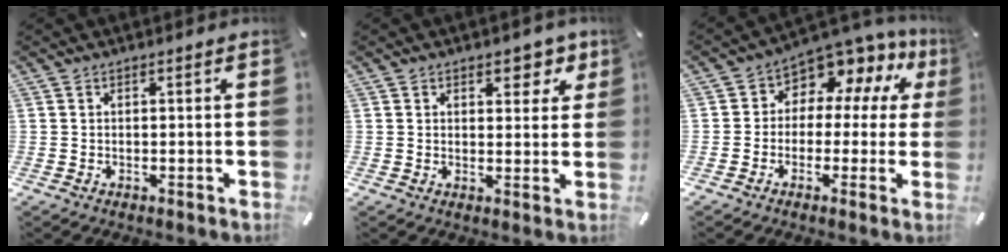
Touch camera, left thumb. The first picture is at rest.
{"total": 5.4, "force": [3.2, 3.4, 2.8], "torque": [-0.019, -0.017, 0.049]}
{"total": 7.0, "force": [4.6, 4.6, 2.5], "torque": [-0.051, -0.057, 0.083]}